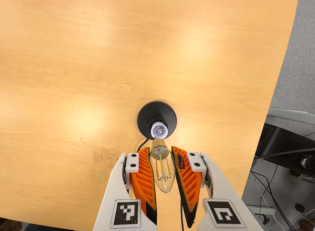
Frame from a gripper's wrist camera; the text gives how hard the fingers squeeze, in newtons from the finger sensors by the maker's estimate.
{"total": 21.1, "left": 23.1, "right": 19.2}